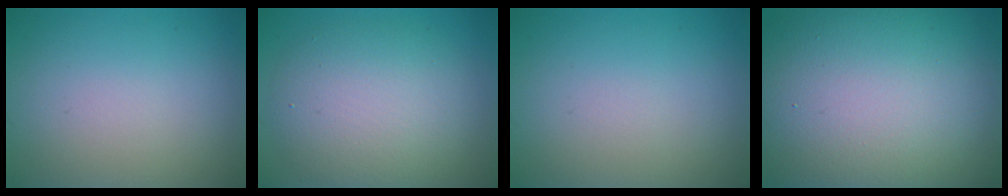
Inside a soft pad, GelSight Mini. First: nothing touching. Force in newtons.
{"total": 6.8, "press": 6.8, "slide": 0.6}
{"total": 0.0}
{"total": 19.5, "press": 19.5, "slide": 0.9}